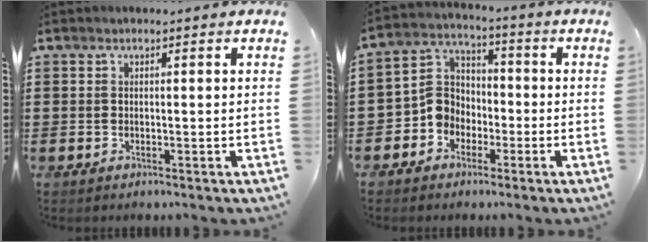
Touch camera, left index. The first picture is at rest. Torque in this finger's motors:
{"motor_torque": [0.59, 0.58, 0.35, 0.04]}